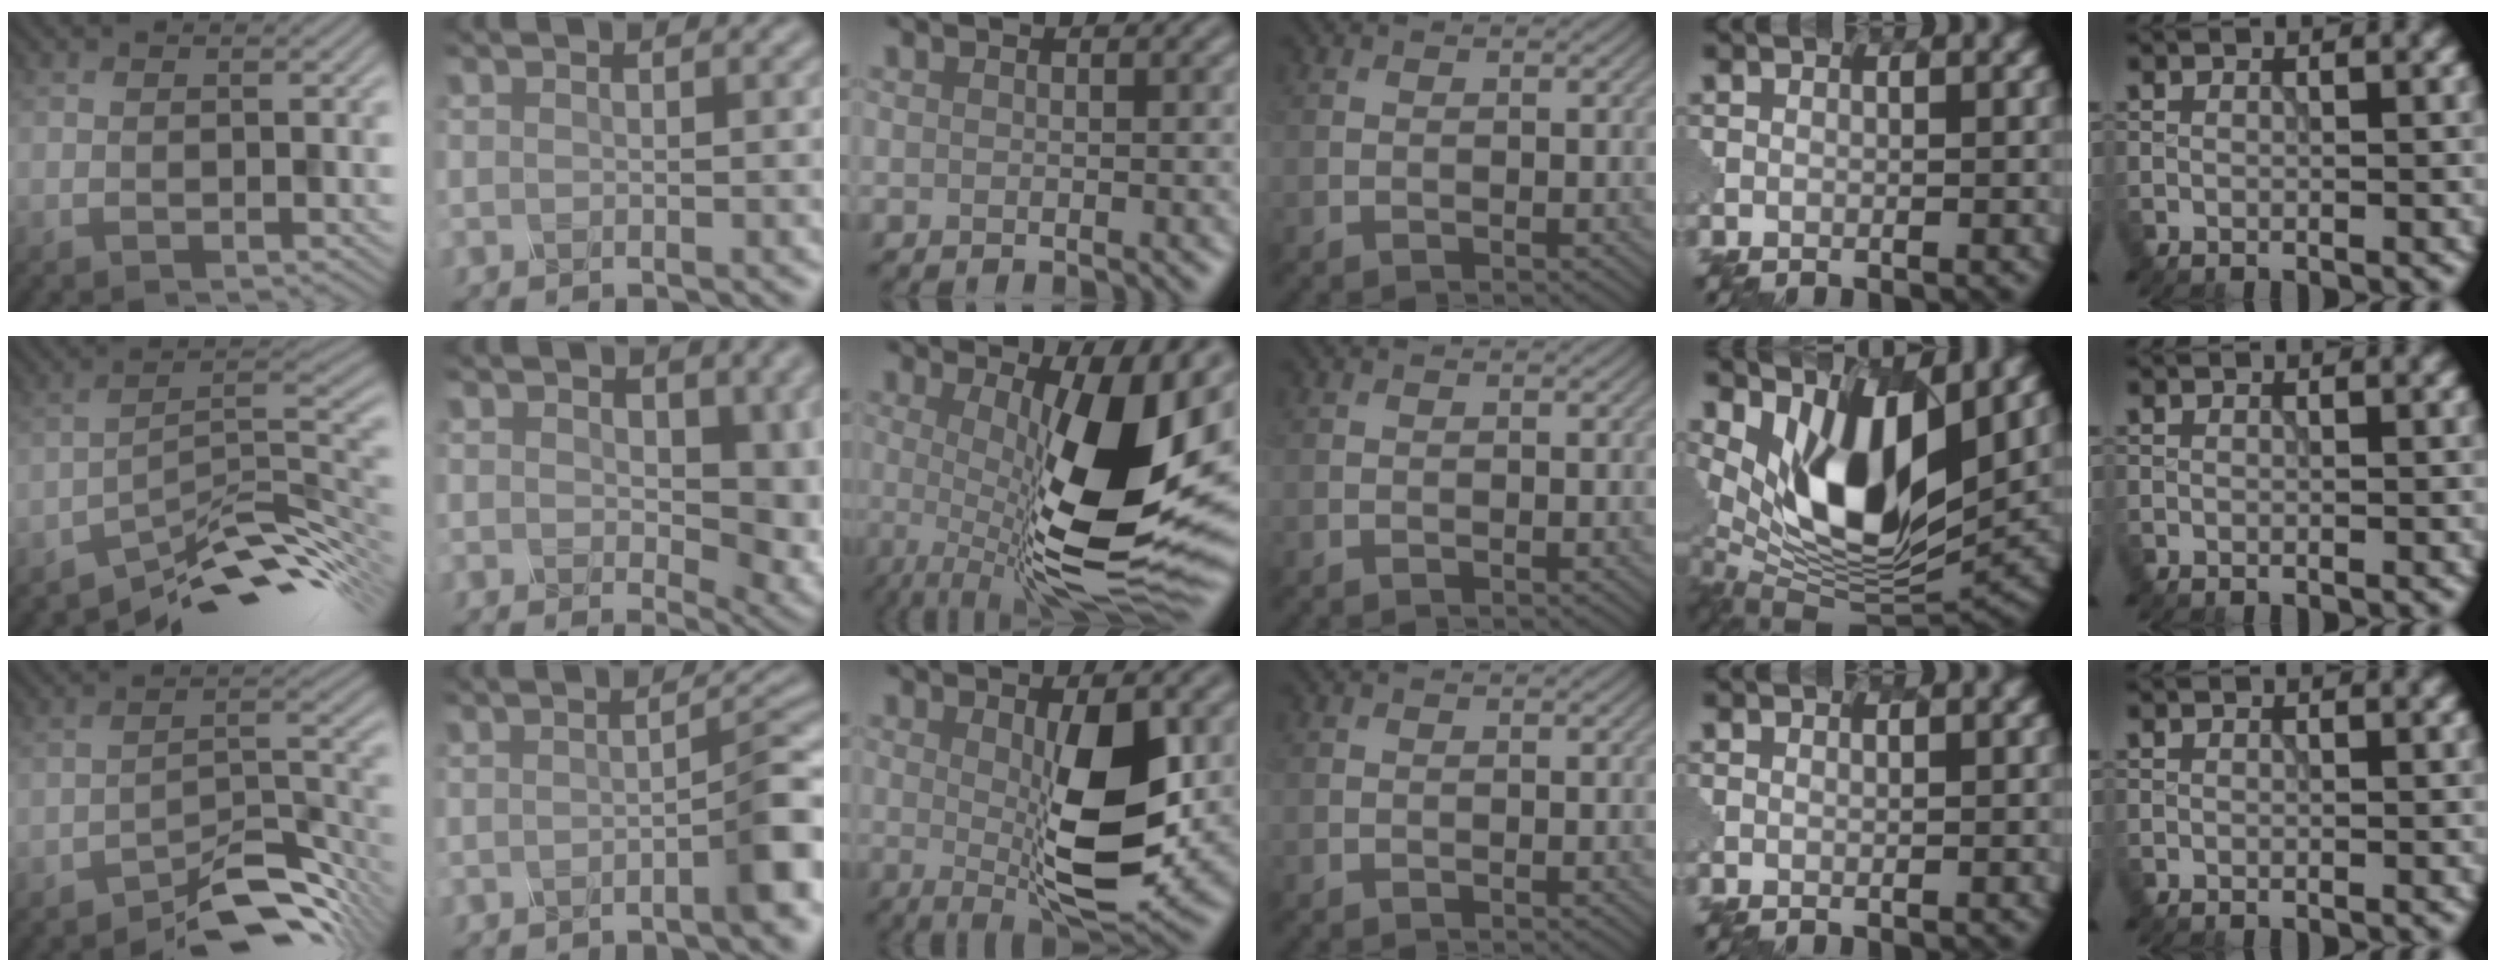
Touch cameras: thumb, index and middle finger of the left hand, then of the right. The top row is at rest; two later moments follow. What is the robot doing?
{"motion": "press", "object": "mechanical pencil"}